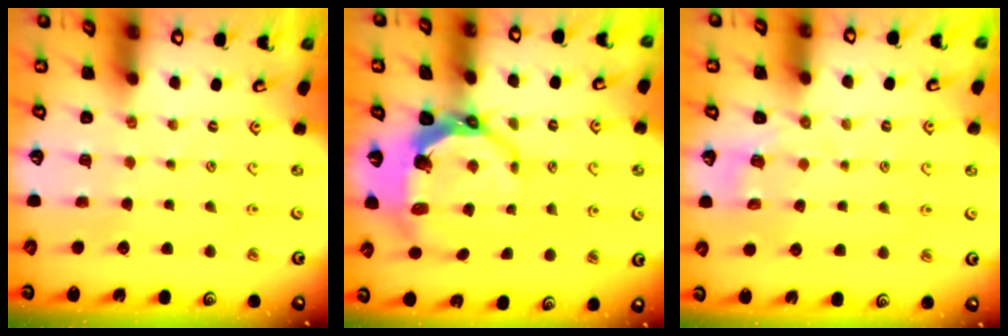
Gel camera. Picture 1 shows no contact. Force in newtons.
{"total": 9.1, "press": 7.6, "slide": 5.1}
{"total": 2.3, "press": 1.7, "slide": 1.6}